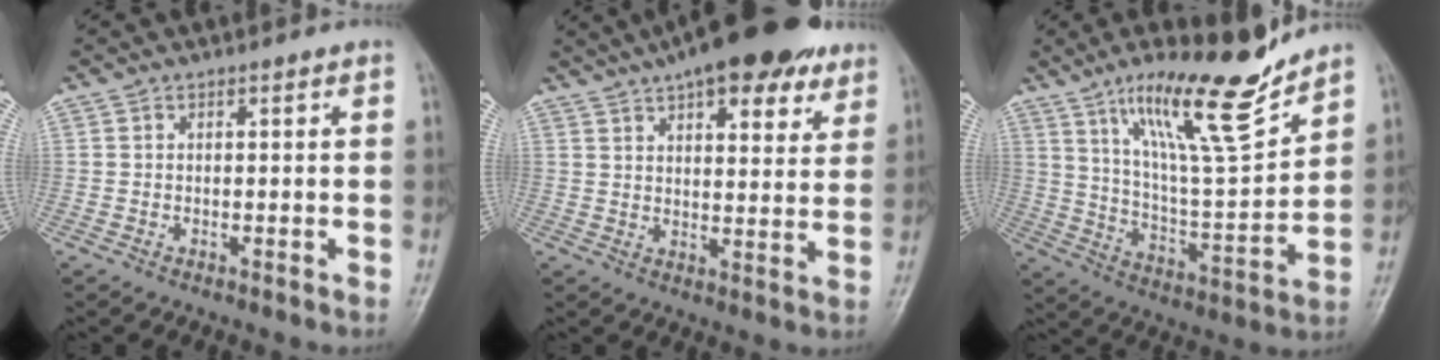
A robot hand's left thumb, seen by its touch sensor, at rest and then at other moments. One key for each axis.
{"total": 19.3, "fx": 12.7, "fy": 7.4, "fz": 12.5, "tx": -0.157, "ty": -0.015, "tz": 0.177}
{"total": 18.4, "fx": 13.1, "fy": 3.2, "fz": 12.5, "tx": -0.183, "ty": -0.081, "tz": 0.229}